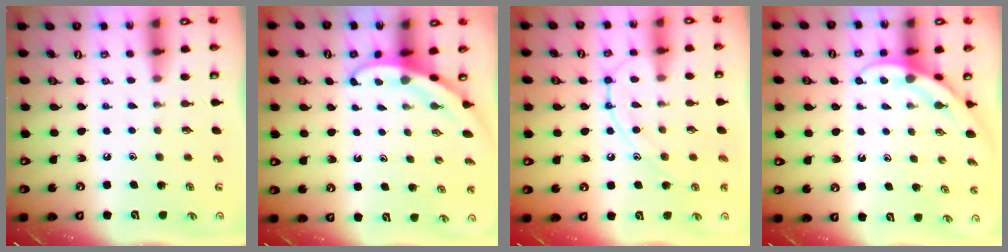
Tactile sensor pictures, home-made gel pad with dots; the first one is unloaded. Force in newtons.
{"total": 3.2, "press": 3.2, "slide": 0.2}
{"total": 11.5, "press": 11.5, "slide": 0.5}
{"total": 5.4, "press": 5.4, "slide": 0.4}